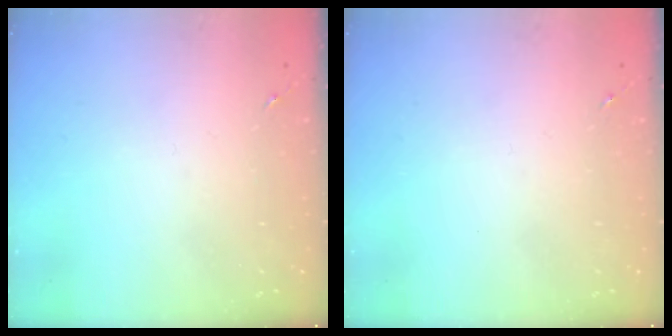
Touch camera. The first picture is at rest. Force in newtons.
{"total": 0.0}